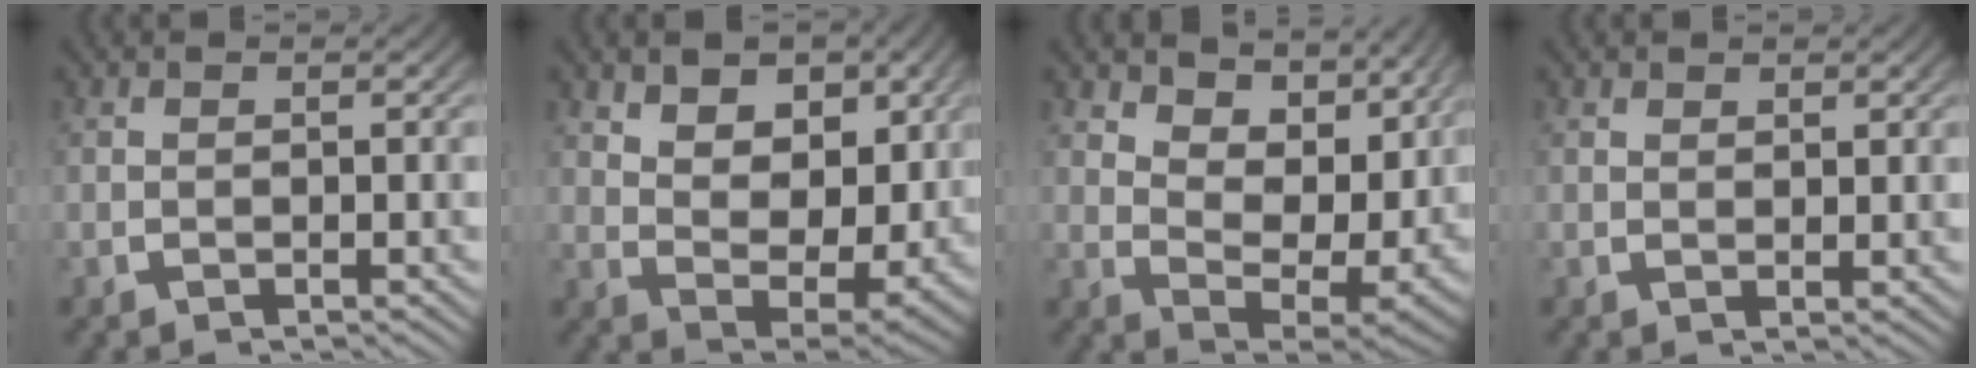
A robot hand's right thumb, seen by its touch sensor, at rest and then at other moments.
{"total": 8.0, "force": [1.3, 5.2, 5.9], "torque": [-0.119, -0.047, 0.038]}
{"total": 8.7, "force": [2.6, 4.7, 6.8], "torque": [-0.112, -0.031, 0.057]}
{"total": 1.0, "force": [0.9, 0.2, 0.2], "torque": [0.005, -0.002, 0.021]}